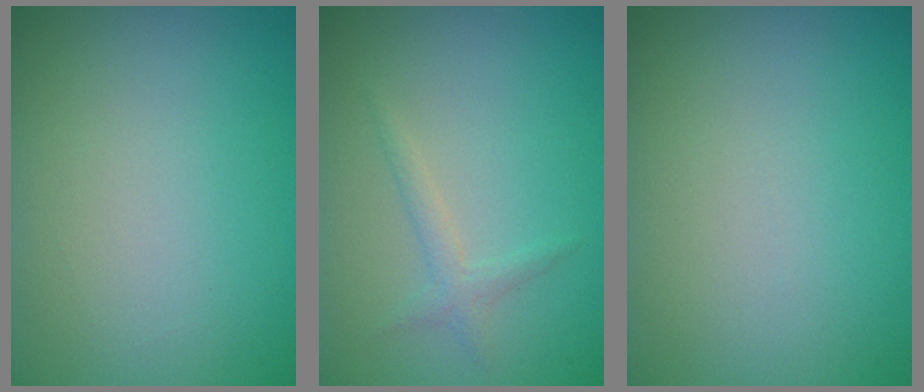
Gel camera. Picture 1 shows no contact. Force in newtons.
{"total": 1.3, "press": 1.3, "slide": 0.0}
{"total": 0.0}